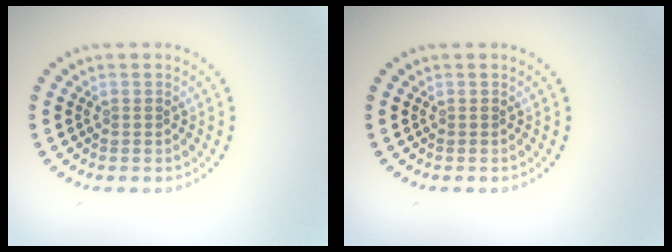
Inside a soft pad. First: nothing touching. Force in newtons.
{"total": 0.0}